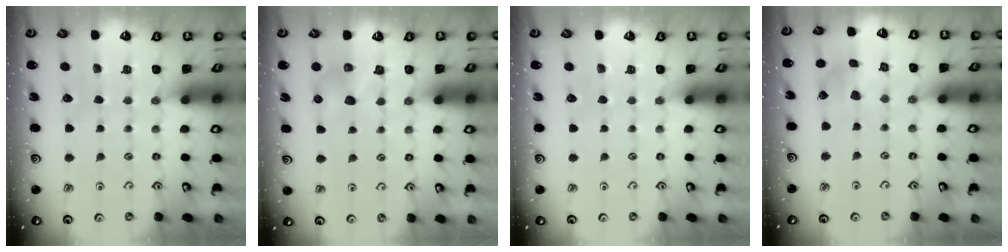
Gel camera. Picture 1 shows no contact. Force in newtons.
{"total": 6.9, "press": 6.9, "slide": 0.2}
{"total": 0.0}
{"total": 3.7, "press": 3.7, "slide": 0.5}